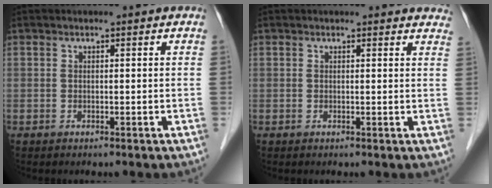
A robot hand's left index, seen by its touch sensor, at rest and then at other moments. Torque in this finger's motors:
{"motor_torque": [0.59, -0.76, 0.02, 0.00]}